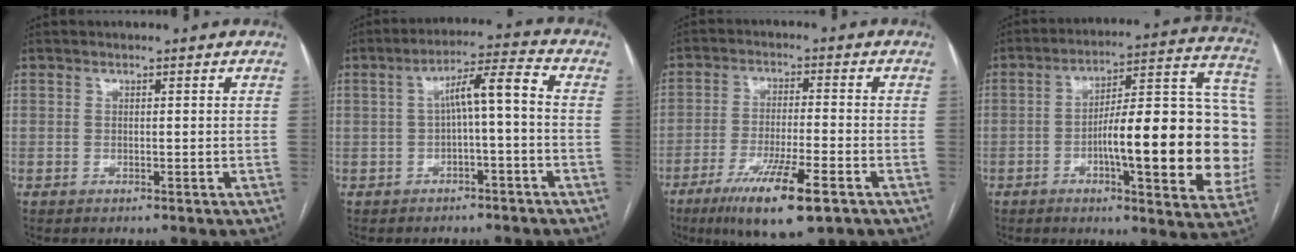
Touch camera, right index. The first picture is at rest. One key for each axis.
{"total": 6.6, "fx": -0.3, "fy": 0.8, "fz": 6.6, "tx": -0.108, "ty": 0.031, "tz": -0.004}
{"total": 12.1, "fx": -6.9, "fy": 1.5, "fz": 9.8, "tx": -0.174, "ty": -0.029, "tz": -0.112}
{"total": 23.6, "fx": -3.6, "fy": 4.9, "fz": 22.8, "tx": -0.254, "ty": 0.033, "tz": -0.042}